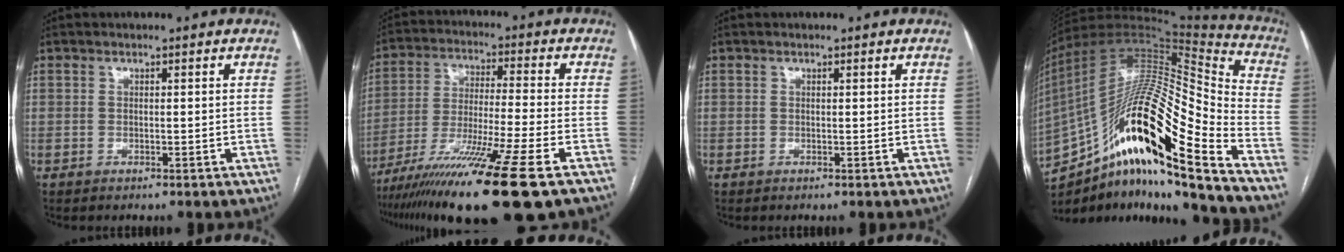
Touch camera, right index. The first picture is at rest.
{"total": 18.1, "force": [-12.1, -1.4, 13.3], "torque": [-0.228, -0.052, -0.209]}
{"total": 0.0}
{"total": 27.3, "force": [-15.3, 3.4, 22.4], "torque": [-0.396, 0.009, -0.268]}